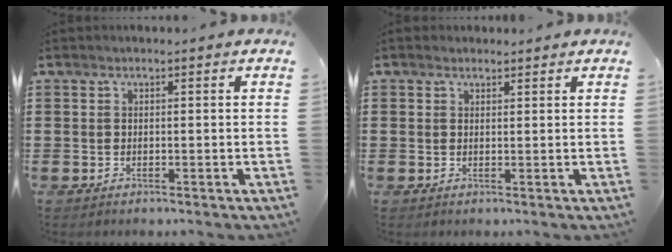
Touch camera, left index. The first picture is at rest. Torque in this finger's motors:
{"motor_torque": [1.05, -1.09, -0.47, -0.18]}